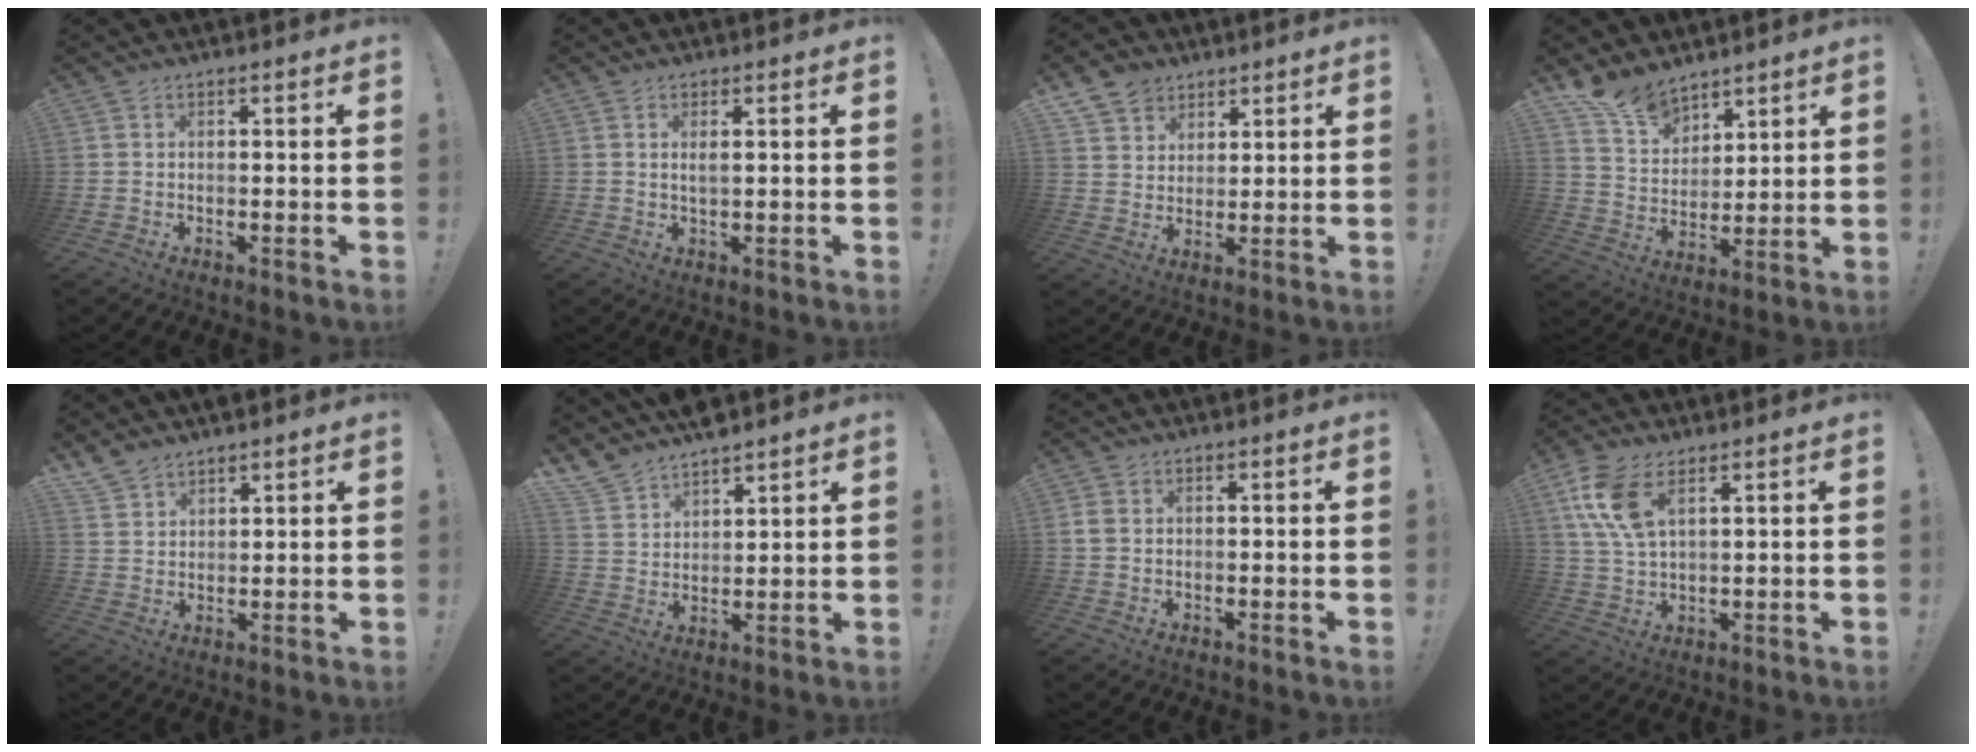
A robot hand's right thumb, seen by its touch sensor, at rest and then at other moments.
{"total": 1.9, "force": [0.6, 0.2, 1.7], "torque": [-0.026, -0.006, 0.008]}
{"total": 8.2, "force": [5.7, 5.7, 1.4], "torque": [-0.027, -0.033, 0.115]}
{"total": 11.5, "force": [9.2, 6.2, 3.0], "torque": [-0.066, -0.062, 0.181]}
{"total": 5.6, "force": [4.7, 2.9, 0.9], "torque": [-0.025, -0.028, 0.093]}
{"total": 7.9, "force": [7.1, 3.3, 1.1], "torque": [-0.042, -0.057, 0.137]}
{"total": 2.7, "force": [0.0, 2.2, 1.5], "torque": [-0.033, 0.010, 0.004]}
{"total": 10.9, "force": [5.0, 5.8, 7.8], "torque": [-0.167, -0.004, 0.098]}